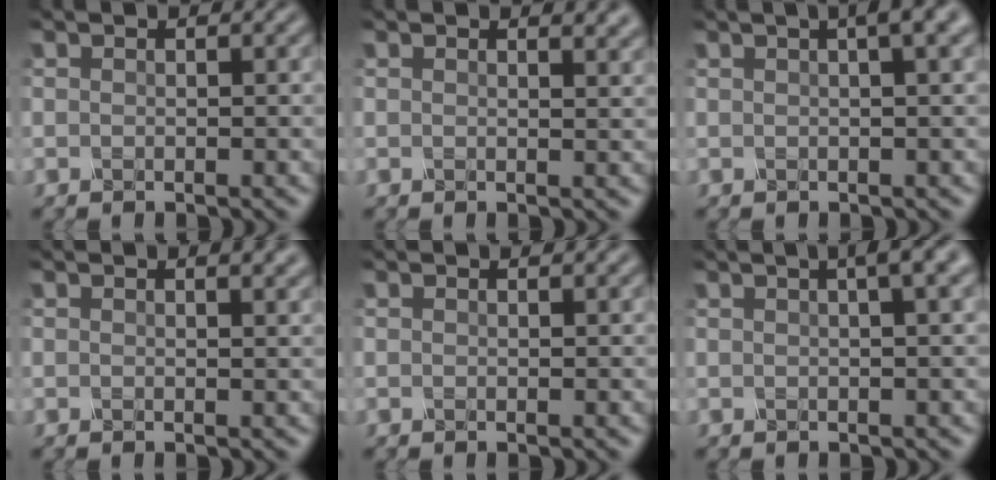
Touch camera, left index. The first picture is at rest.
{"total": 2.3, "force": [1.8, 0.8, 1.2], "torque": [-0.009, 0.004, 0.020]}
{"total": 3.9, "force": [1.8, 1.0, 3.3], "torque": [-0.038, 0.014, 0.015]}
{"total": 1.8, "force": [1.3, 0.6, 1.1], "torque": [-0.008, 0.001, 0.017]}
{"total": 0.7, "force": [0.6, 0.1, 0.3], "torque": [-0.009, -0.002, 0.005]}
{"total": 4.3, "force": [2.1, 1.1, 3.6], "torque": [-0.035, 0.016, 0.015]}